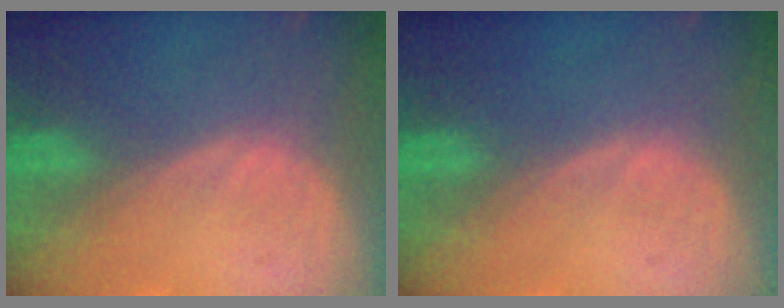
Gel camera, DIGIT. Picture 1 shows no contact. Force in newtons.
{"total": 0.0}